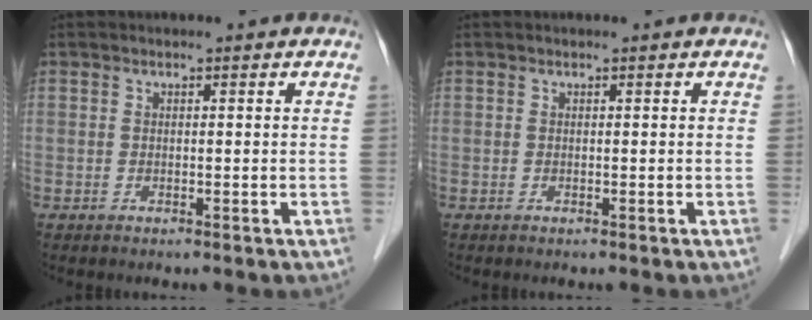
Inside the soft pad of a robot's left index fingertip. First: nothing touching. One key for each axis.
{"total": 0.0}